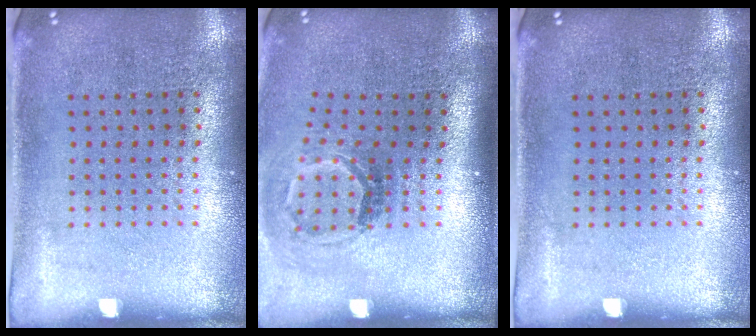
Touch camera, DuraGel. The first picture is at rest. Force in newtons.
{"total": 1.8, "press": 1.2, "slide": 1.4}
{"total": 0.0}